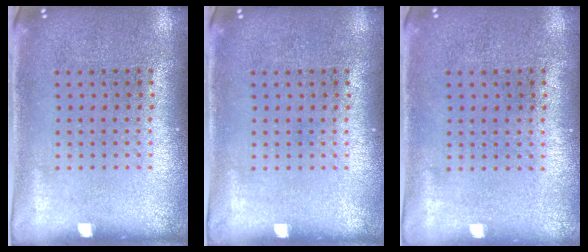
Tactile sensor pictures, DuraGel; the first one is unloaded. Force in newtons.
{"total": 0.0}
{"total": 0.0}